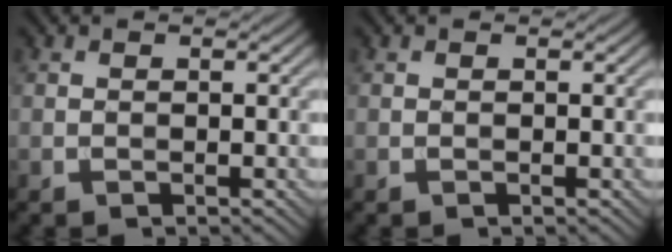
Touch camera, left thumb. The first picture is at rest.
{"total": 0.0}